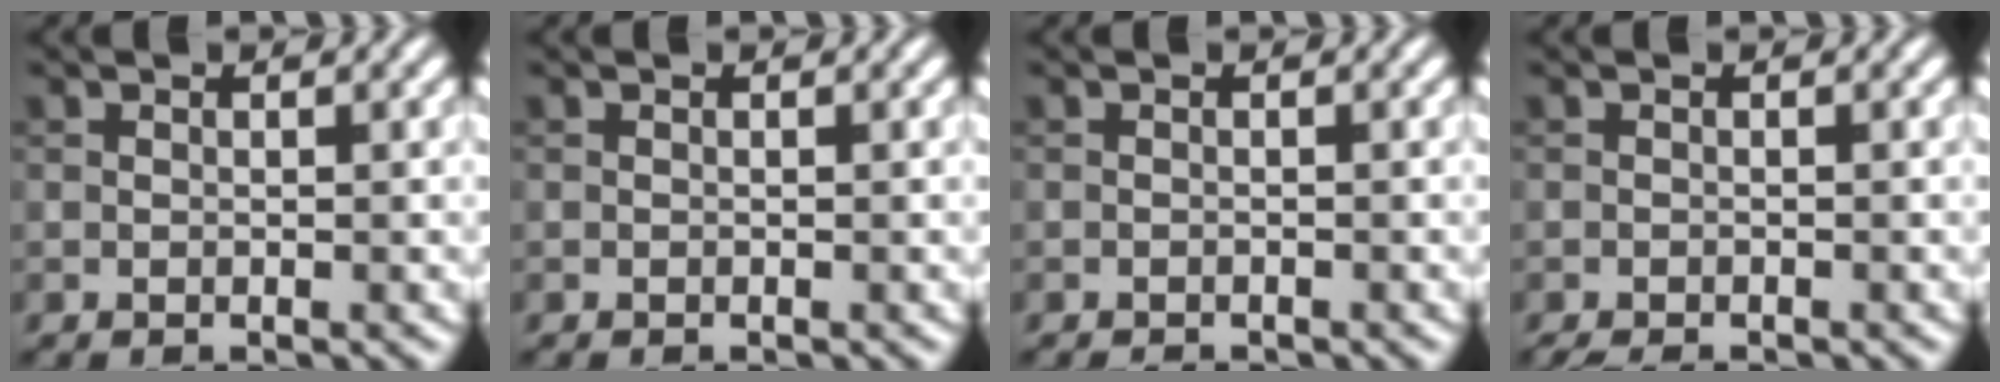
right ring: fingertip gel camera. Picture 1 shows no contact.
{"total": 0.0}
{"total": 0.7, "force": [-0.7, 0.1, 0.0], "torque": [0.002, -0.003, -0.012]}
{"total": 1.3, "force": [-1.2, 0.2, 0.4], "torque": [-0.005, -0.005, -0.021]}